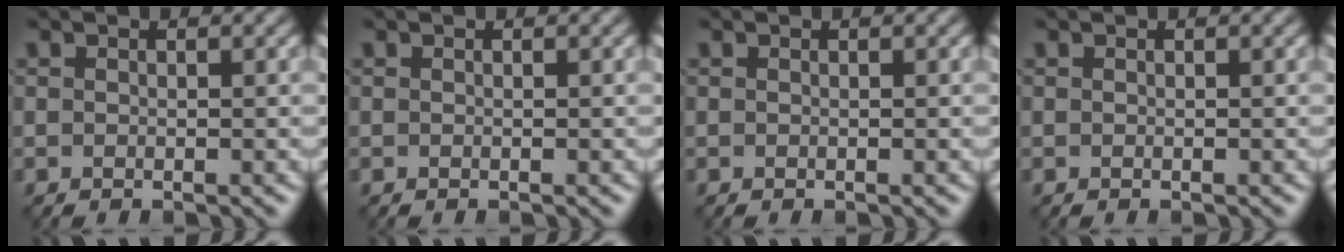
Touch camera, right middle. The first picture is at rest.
{"total": 0.0}
{"total": 0.0}
{"total": 0.0}